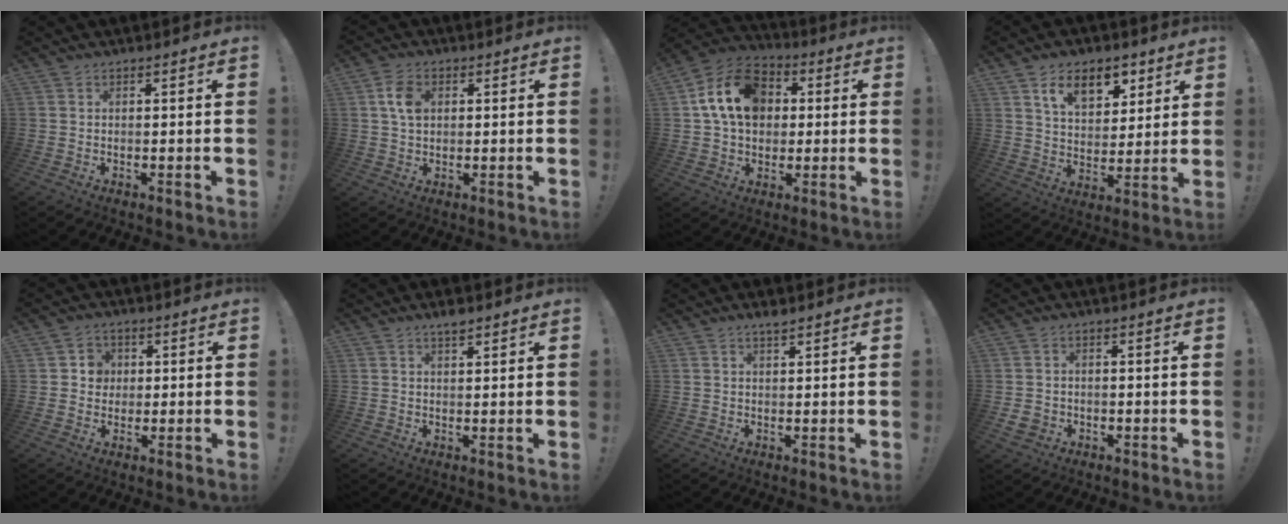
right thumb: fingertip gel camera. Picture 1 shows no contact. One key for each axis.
{"total": 6.6, "fx": 1.6, "fy": 4.7, "fz": 4.4, "tx": -0.069, "ty": 0.001, "tz": 0.029}
{"total": 17.3, "fx": 4.2, "fy": 12.8, "fz": 10.8, "tx": -0.182, "ty": 0.008, "tz": 0.083}
{"total": 12.1, "fx": 7.0, "fy": 7.3, "fz": 6.6, "tx": -0.090, "ty": -0.032, "tz": 0.127}
{"total": 5.5, "fx": 1.2, "fy": 5.1, "fz": 1.6, "tx": -0.020, "ty": -0.002, "tz": 0.023}
{"total": 2.6, "fx": 2.2, "fy": 0.4, "fz": 1.4, "tx": -0.014, "ty": -0.014, "tz": 0.035}
{"total": 2.0, "fx": 1.8, "fy": 0.0, "fz": 1.0, "tx": -0.013, "ty": -0.010, "tz": 0.029}
{"total": 3.3, "fx": -0.8, "fy": 2.9, "fz": 1.2, "tx": -0.023, "ty": 0.004, "tz": -0.013}